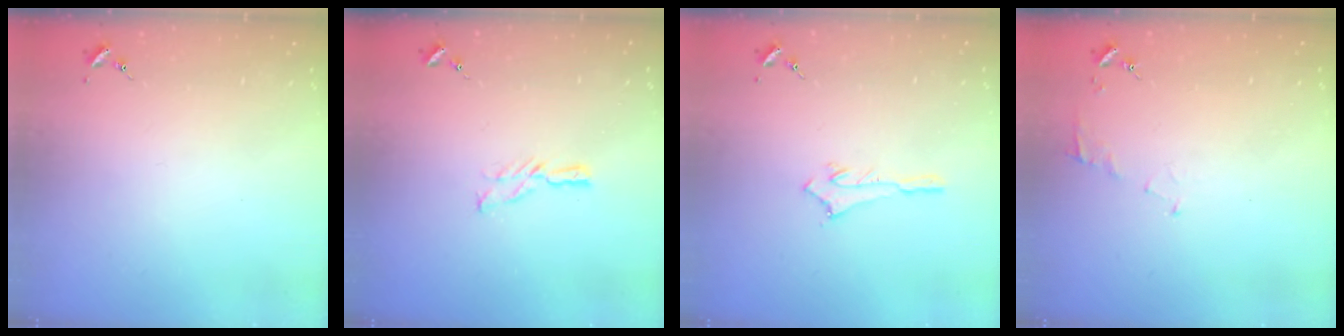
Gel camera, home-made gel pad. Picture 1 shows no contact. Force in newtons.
{"total": 5.8, "press": 5.8, "slide": 0.4}
{"total": 2.7, "press": 2.7, "slide": 0.2}
{"total": 4.4, "press": 4.4, "slide": 0.4}